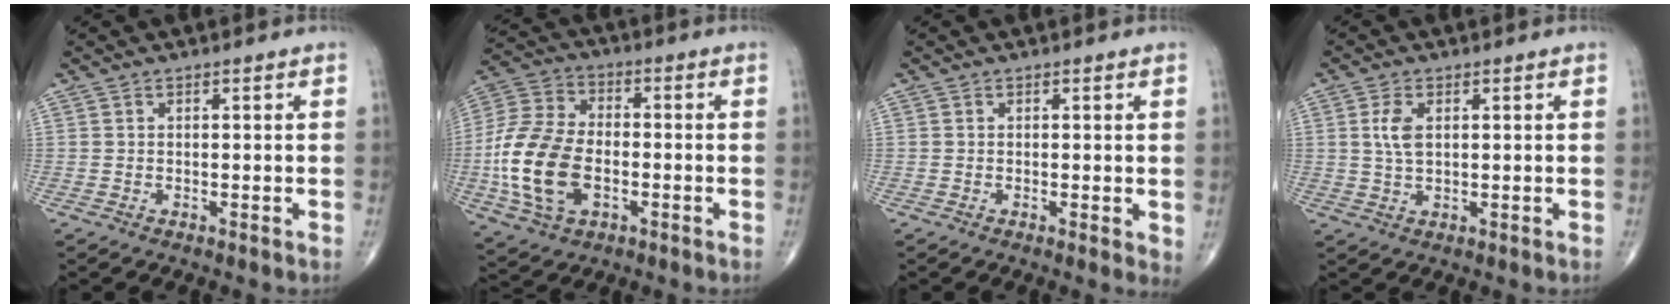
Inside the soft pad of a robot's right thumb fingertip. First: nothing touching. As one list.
[{"total": 16.9, "force": [-3.5, 10.4, 12.8], "torque": [-0.259, 0.013, -0.067]}, {"total": 2.0, "force": [0.1, 0.7, 1.9], "torque": [-0.025, -0.007, -0.004]}, {"total": 4.0, "force": [1.0, 2.1, 3.3], "torque": [-0.071, -0.005, 0.020]}]